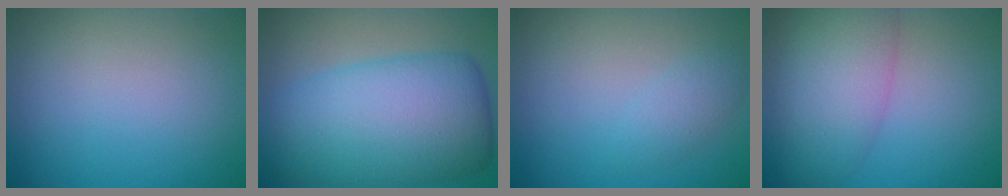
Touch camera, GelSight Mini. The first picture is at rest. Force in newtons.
{"total": 11.6, "press": 11.6, "slide": 0.3}
{"total": 1.6, "press": 1.6, "slide": 0.0}
{"total": 6.6, "press": 6.6, "slide": 0.5}